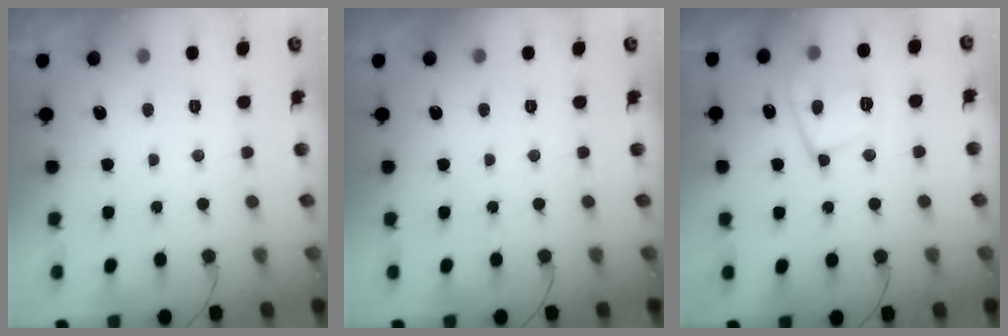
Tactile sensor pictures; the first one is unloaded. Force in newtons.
{"total": 0.0}
{"total": 13.0, "press": 12.9, "slide": 1.0}